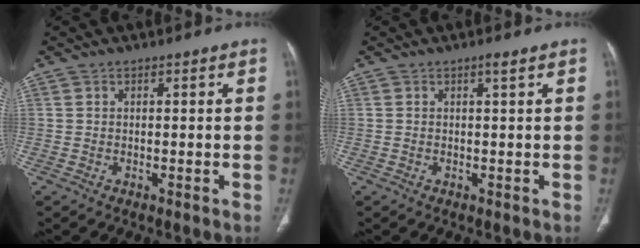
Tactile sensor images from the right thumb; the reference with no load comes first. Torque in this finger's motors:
{"motor_torque": [2.08, 1.69, -0.10, -0.47, 0.00]}